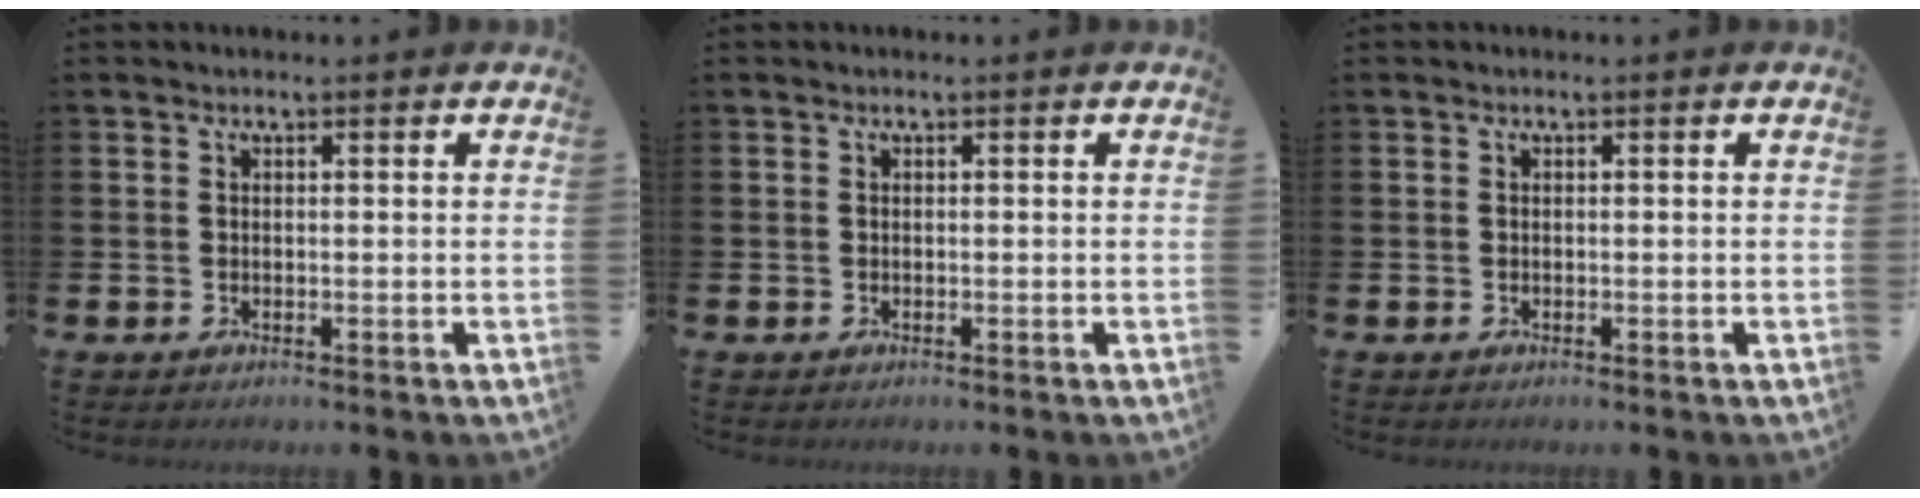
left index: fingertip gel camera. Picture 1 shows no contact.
{"total": 0.0}
{"total": 0.0}